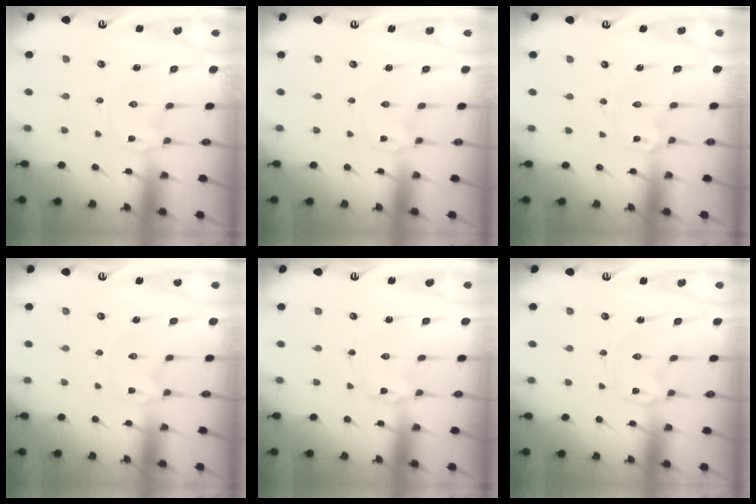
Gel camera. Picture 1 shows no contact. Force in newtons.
{"total": 0.0}
{"total": 2.4, "press": 2.4, "slide": 0.4}
{"total": 0.0}
{"total": 1.2, "press": 1.2, "slide": 0.1}
{"total": 0.9, "press": 0.8, "slide": 0.2}